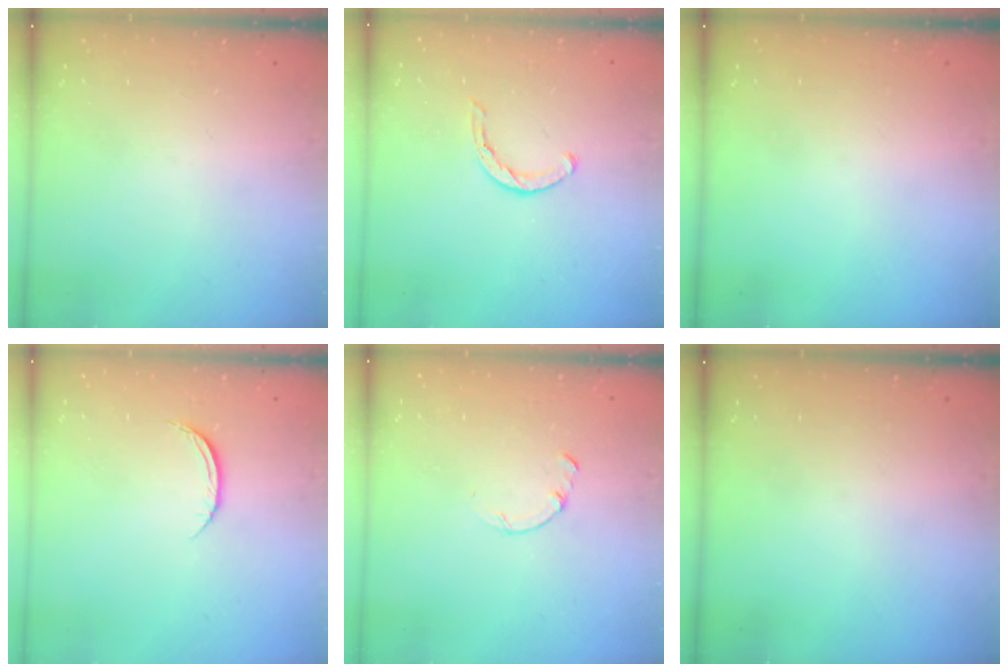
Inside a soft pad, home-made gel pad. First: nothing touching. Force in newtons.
{"total": 3.4, "press": 3.4, "slide": 0.7}
{"total": 0.0}
{"total": 5.0, "press": 4.9, "slide": 0.6}
{"total": 0.0}
{"total": 0.0}